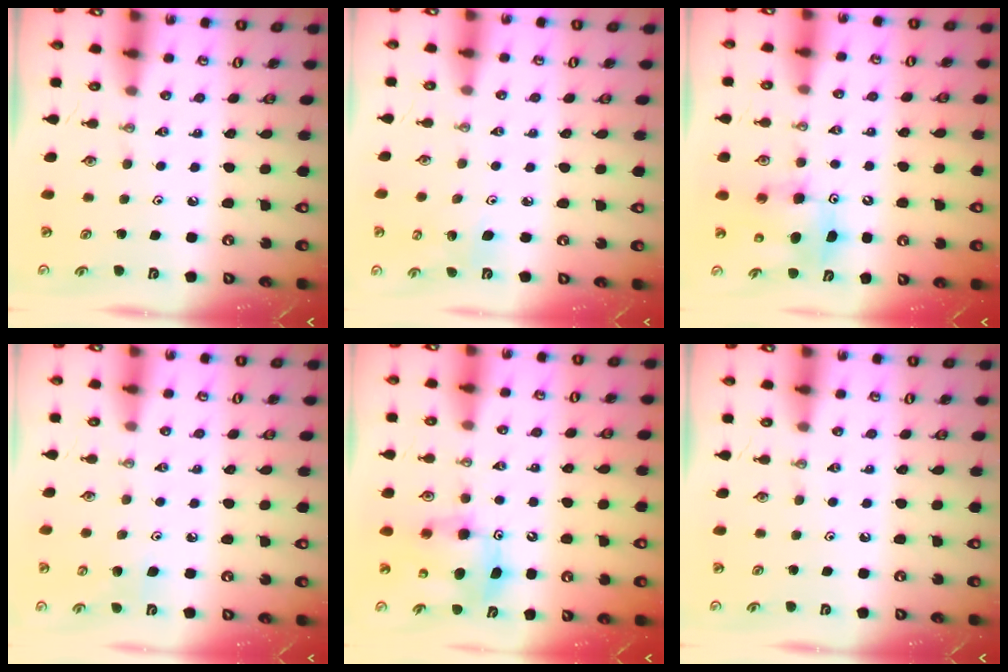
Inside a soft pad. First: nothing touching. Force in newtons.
{"total": 4.2, "press": 3.7, "slide": 1.9}
{"total": 7.9, "press": 7.6, "slide": 2.2}
{"total": 6.8, "press": 6.6, "slide": 1.5}
{"total": 10.0, "press": 10.0, "slide": 0.5}
{"total": 0.0}